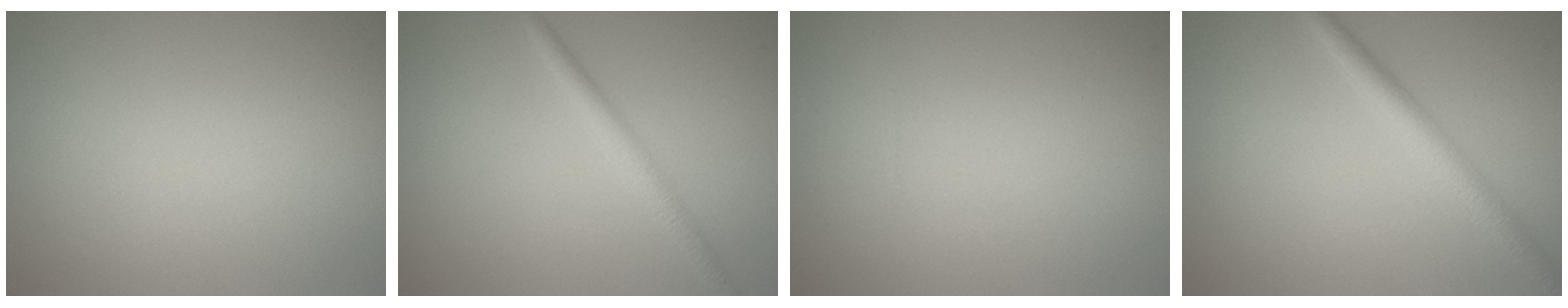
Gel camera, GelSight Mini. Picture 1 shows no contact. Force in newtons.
{"total": 2.0, "press": 2.0, "slide": 0.0}
{"total": 0.0}
{"total": 2.8, "press": 2.8, "slide": 0.0}